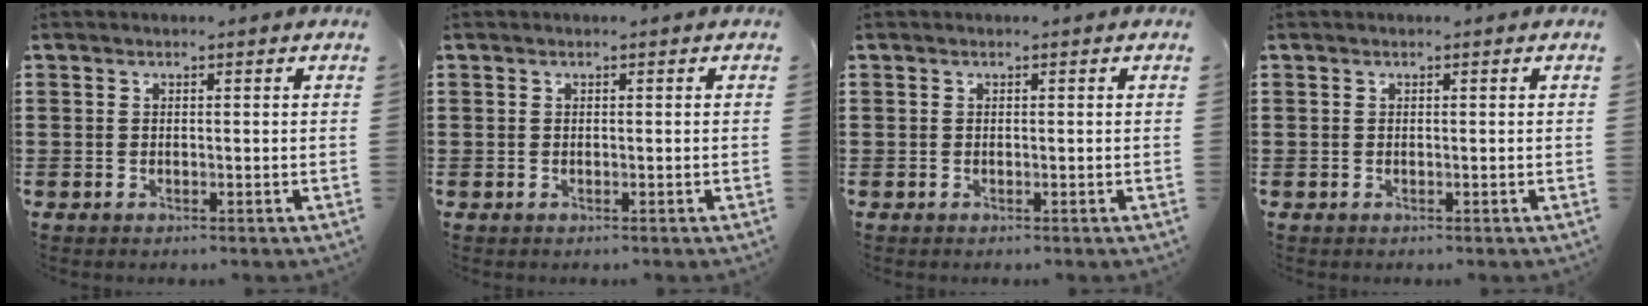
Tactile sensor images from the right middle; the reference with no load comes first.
{"total": 0.0}
{"total": 0.0}
{"total": 0.0}